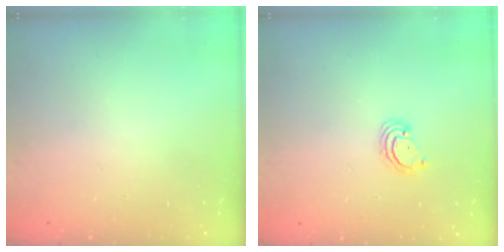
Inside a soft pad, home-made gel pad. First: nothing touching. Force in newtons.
{"total": 2.4, "press": 2.4, "slide": 0.2}